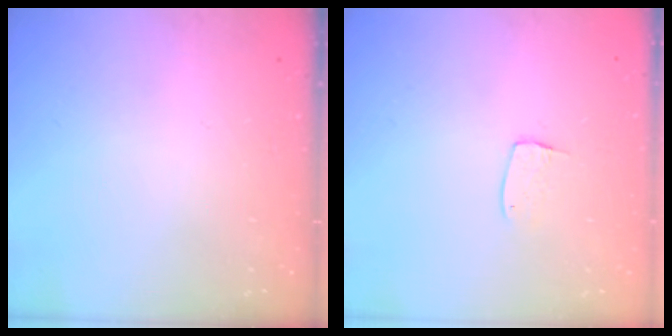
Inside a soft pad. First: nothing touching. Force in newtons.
{"total": 5.2, "press": 5.2, "slide": 0.3}